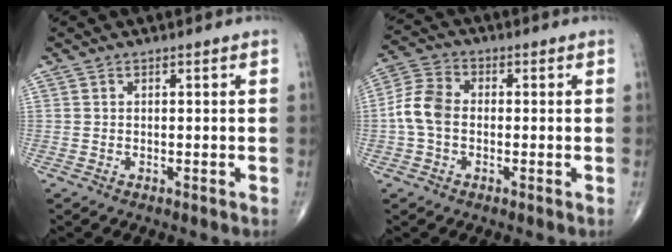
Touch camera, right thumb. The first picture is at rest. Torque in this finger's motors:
{"motor_torque": [-0.21, 0.37, 0.81, -0.17, 0.09]}